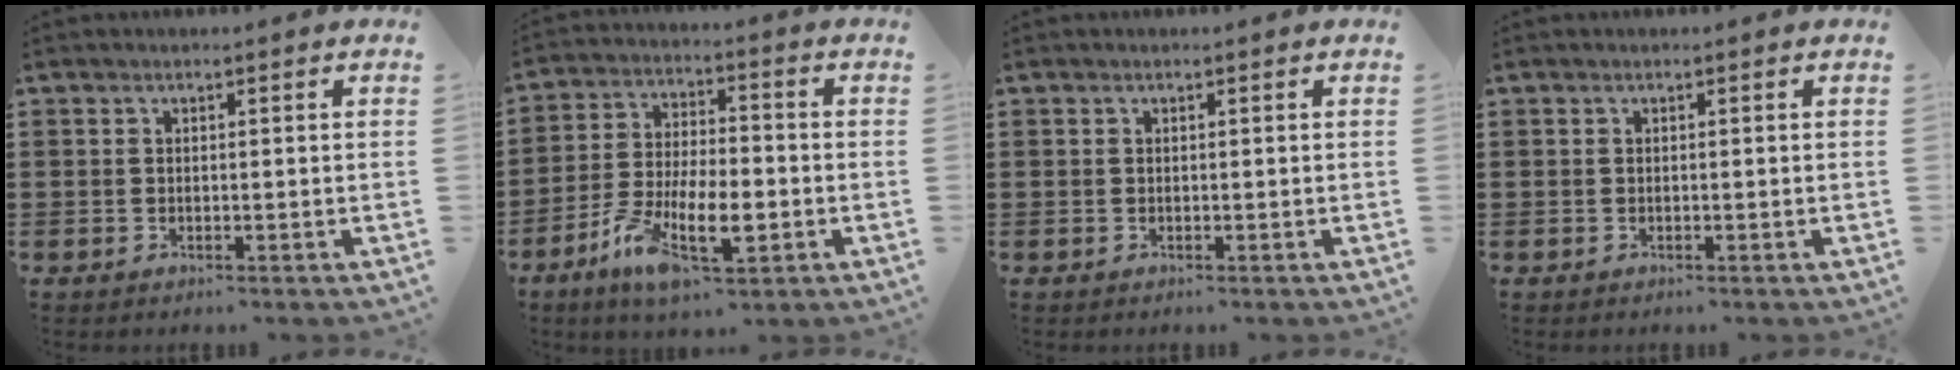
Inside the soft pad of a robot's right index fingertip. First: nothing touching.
{"total": 10.3, "force": [-4.2, 4.3, 8.4], "torque": [-0.181, -0.001, -0.080]}
{"total": 0.0}
{"total": 0.0}